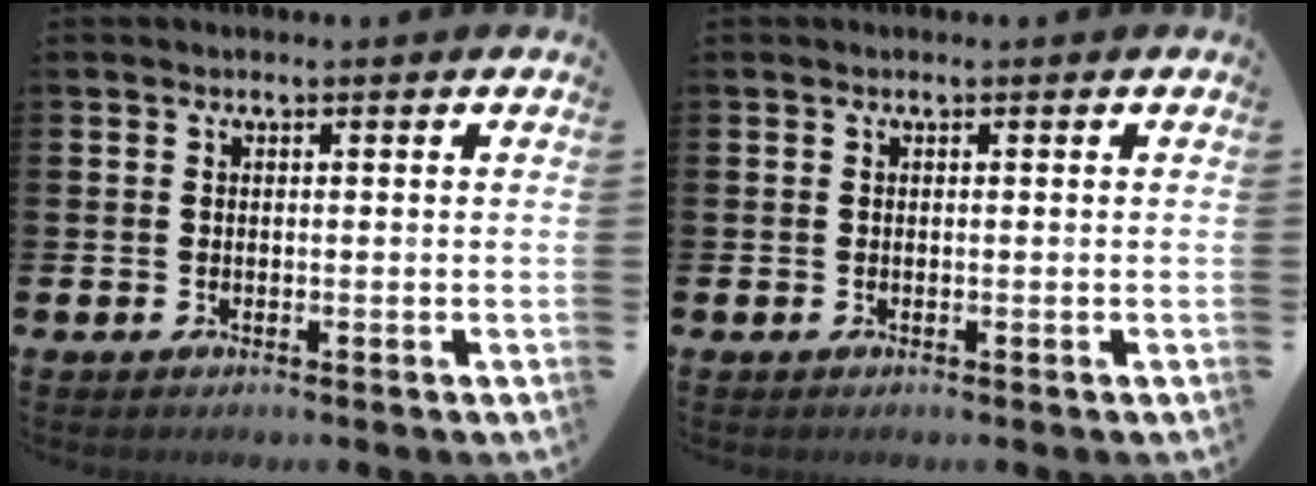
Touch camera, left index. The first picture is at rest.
{"total": 0.0}